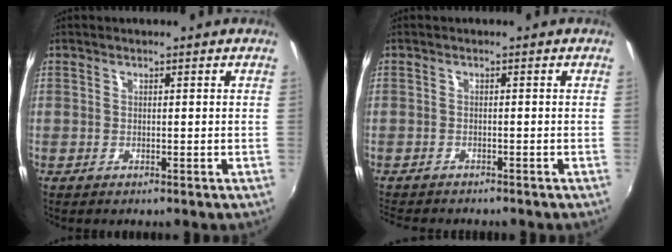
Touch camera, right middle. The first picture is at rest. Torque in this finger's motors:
{"motor_torque": [0.29, -0.50, 0.05, 0.05]}